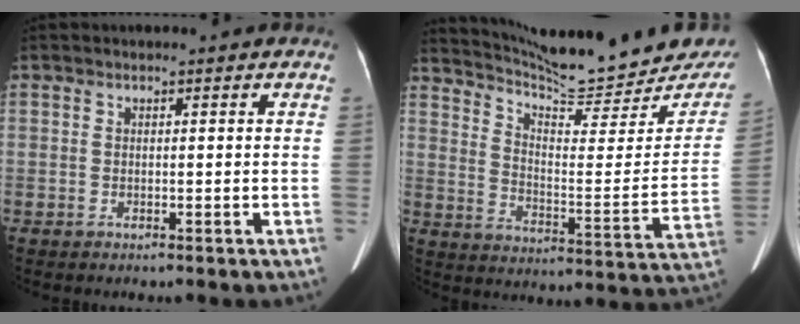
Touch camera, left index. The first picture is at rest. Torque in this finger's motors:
{"motor_torque": [0.03, -1.16, 0.05, 0.04]}